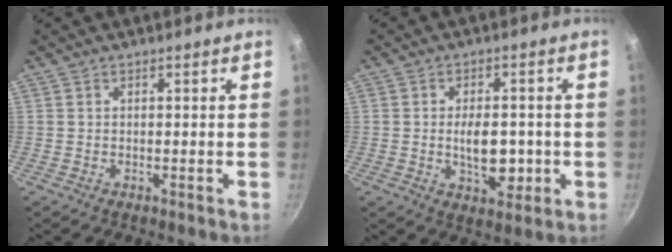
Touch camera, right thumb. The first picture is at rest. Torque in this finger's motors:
{"motor_torque": [1.46, 0.73, 1.28, -0.96, 0.42]}